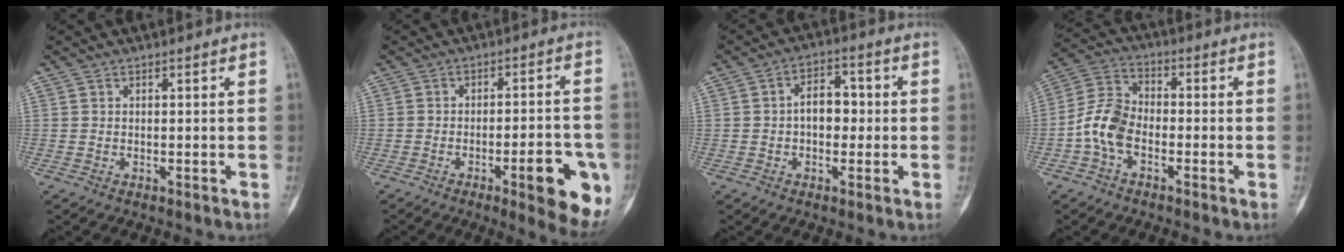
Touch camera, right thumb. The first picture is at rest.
{"total": 12.8, "force": [-5.0, 3.4, 11.2], "torque": [-0.127, 0.015, -0.059]}
{"total": 5.7, "force": [-0.3, 3.8, 4.3], "torque": [-0.042, 0.016, -0.011]}
{"total": 8.3, "force": [-2.7, 5.2, 5.9], "torque": [-0.114, 0.029, -0.065]}